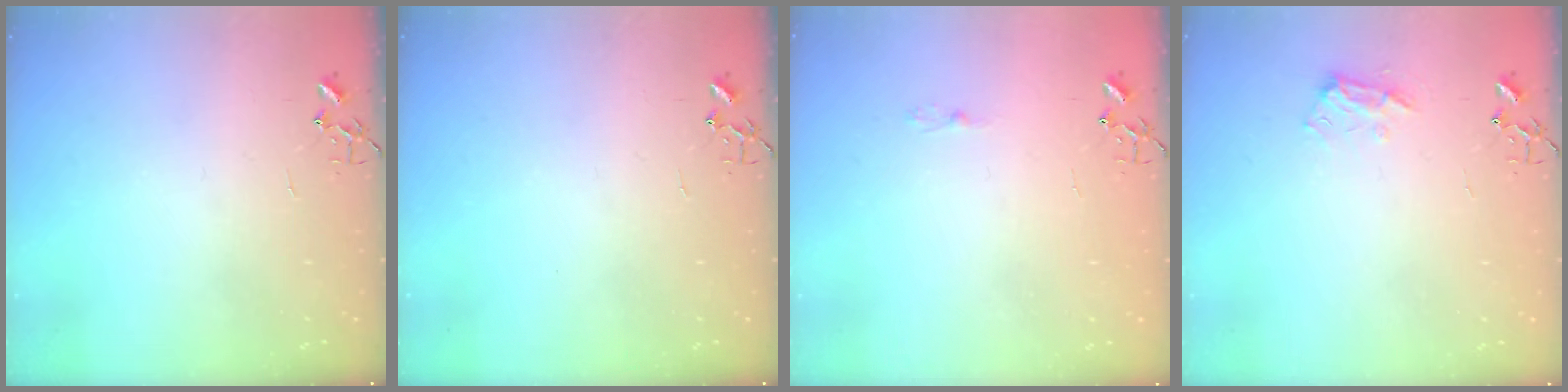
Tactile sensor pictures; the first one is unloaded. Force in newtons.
{"total": 0.0}
{"total": 2.5, "press": 2.5, "slide": 0.3}
{"total": 9.0, "press": 8.9, "slide": 1.1}